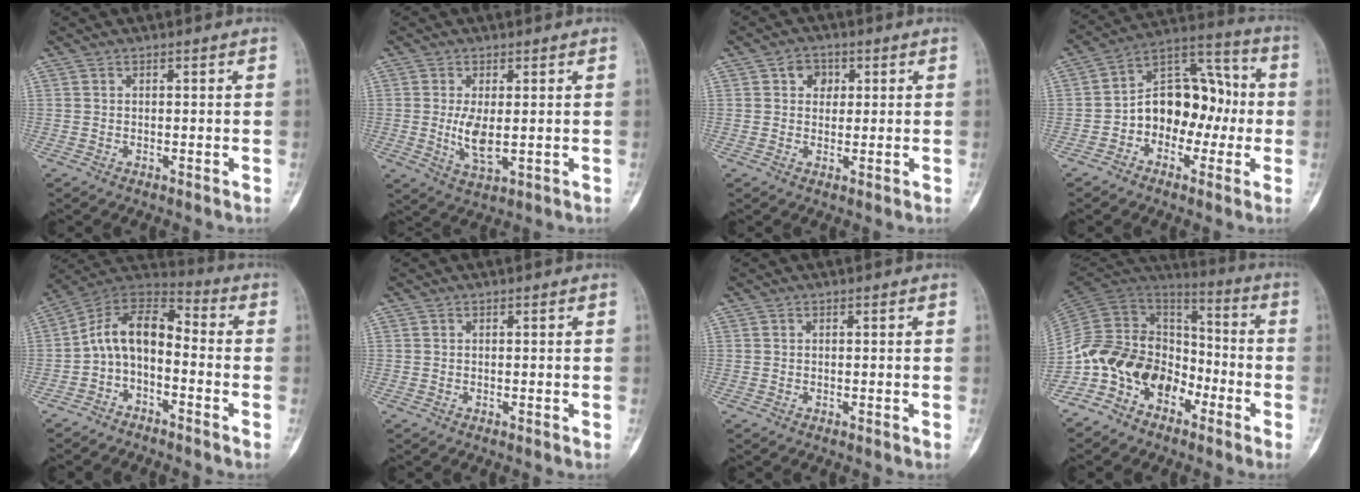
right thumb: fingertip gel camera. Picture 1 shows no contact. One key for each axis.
{"total": 5.5, "fx": 0.0, "fy": 2.2, "fz": 5.0, "tx": -0.098, "ty": -0.015, "tz": 0.006}
{"total": 3.7, "fx": 1.1, "fy": 3.1, "fz": 1.7, "tx": -0.003, "ty": 0.001, "tz": 0.014}
{"total": 14.7, "fx": -2.1, "fy": 10.4, "fz": 10.2, "tx": -0.118, "ty": 0.056, "tz": -0.044}
{"total": 10.9, "fx": -2.6, "fy": 6.4, "fz": 8.4, "tx": -0.135, "ty": 0.076, "tz": -0.061}
{"total": 0.0}
{"total": 0.0}
{"total": 18.7, "fx": -9.8, "fy": 12.8, "fz": 9.6, "tx": -0.164, "ty": 0.093, "tz": -0.189}